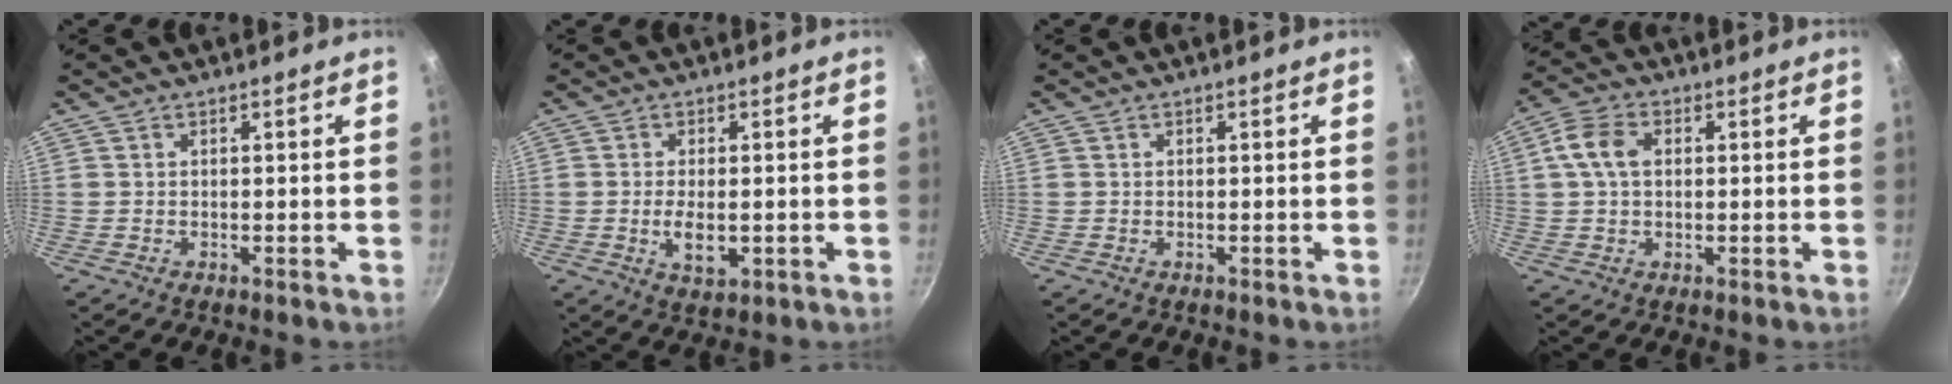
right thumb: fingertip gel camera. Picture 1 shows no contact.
{"total": 4.9, "force": [-0.8, 2.4, 4.2], "torque": [-0.079, -0.007, -0.009]}
{"total": 0.0}
{"total": 6.6, "force": [1.0, 4.4, 4.7], "torque": [-0.091, 0.016, 0.012]}